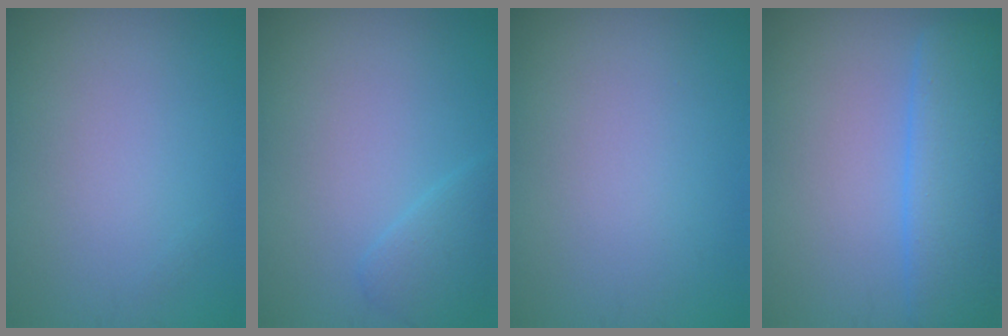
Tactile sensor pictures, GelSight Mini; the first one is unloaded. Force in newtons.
{"total": 1.8, "press": 1.8, "slide": 0.1}
{"total": 0.0}
{"total": 7.0, "press": 7.0, "slide": 0.2}